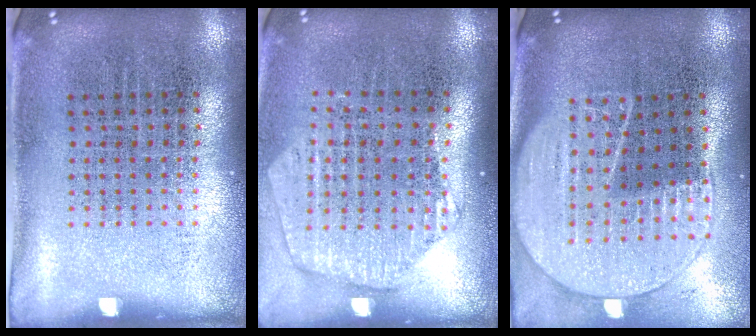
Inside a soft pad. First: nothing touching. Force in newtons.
{"total": 1.7, "press": 1.6, "slide": 0.7}
{"total": 2.0, "press": 1.8, "slide": 0.8}